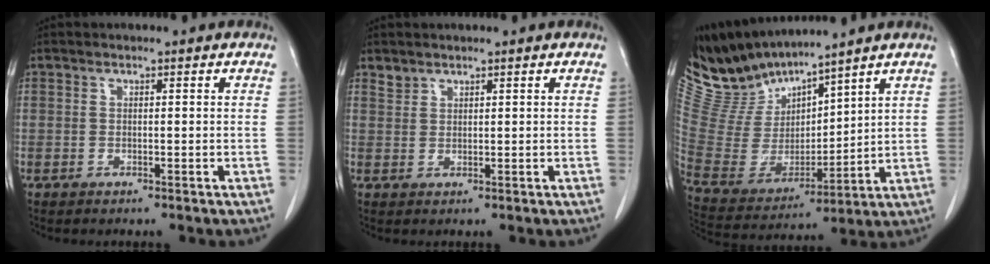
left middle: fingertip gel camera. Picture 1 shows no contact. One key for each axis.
{"total": 1.4, "fx": 1.3, "fy": 0.5, "fz": -0.1, "tx": 0.004, "ty": 0.003, "tz": 0.026}
{"total": 11.1, "fx": 10.9, "fy": 0.9, "fz": 1.7, "tx": -0.065, "ty": -0.002, "tz": 0.243}